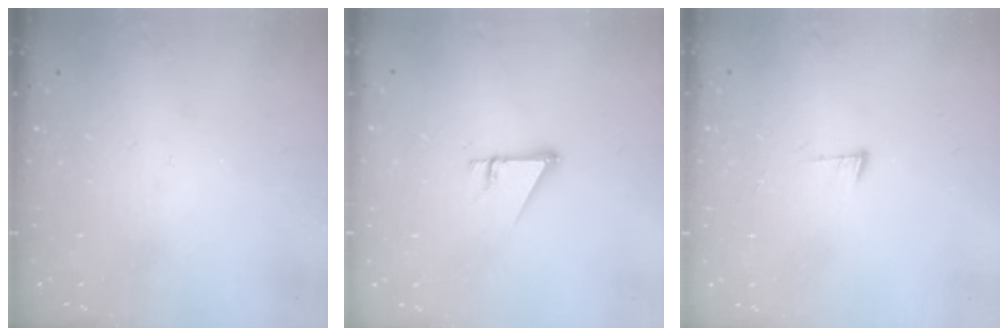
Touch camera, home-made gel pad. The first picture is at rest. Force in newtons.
{"total": 2.7, "press": 2.7, "slide": 0.2}
{"total": 3.6, "press": 3.5, "slide": 0.5}